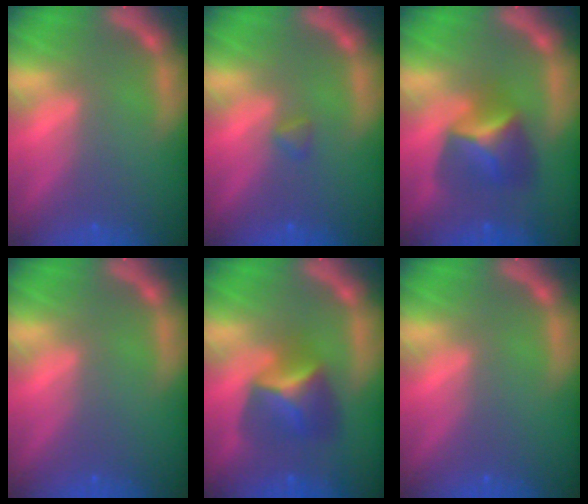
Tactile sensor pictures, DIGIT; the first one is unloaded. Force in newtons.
{"total": 0.9}
{"total": 4.9}
{"total": 0.0}
{"total": 4.9}
{"total": 0.0}